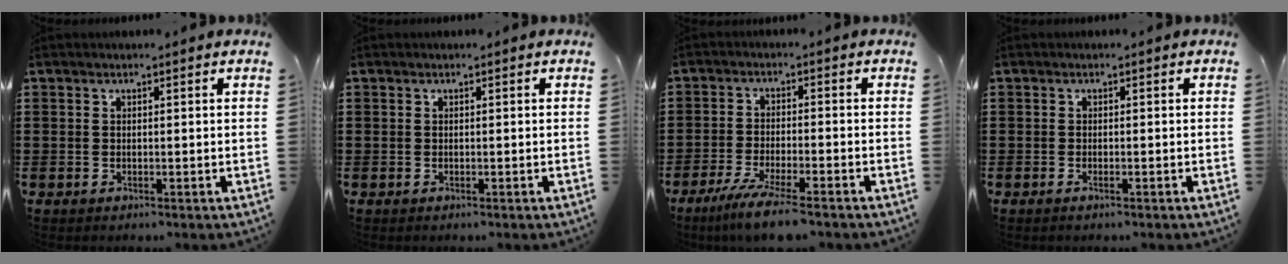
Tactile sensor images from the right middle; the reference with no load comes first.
{"total": 0.0}
{"total": 6.1, "force": [-4.9, 0.1, 3.5], "torque": [-0.077, -0.020, -0.092]}
{"total": 0.5, "force": [-0.2, 0.0, 0.4], "torque": [-0.009, -0.003, -0.004]}